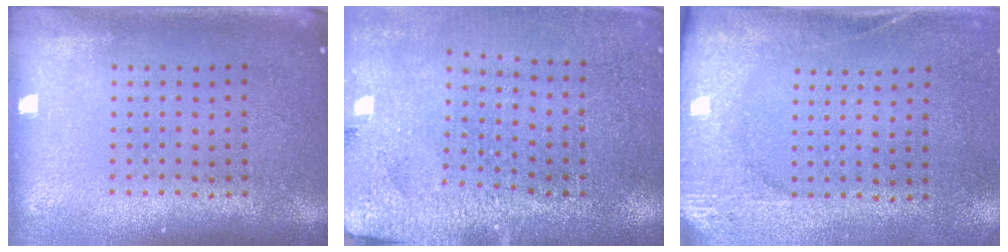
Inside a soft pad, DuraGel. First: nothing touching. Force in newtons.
{"total": 2.8, "press": 2.8, "slide": 0.1}
{"total": 2.6, "press": 2.1, "slide": 1.6}